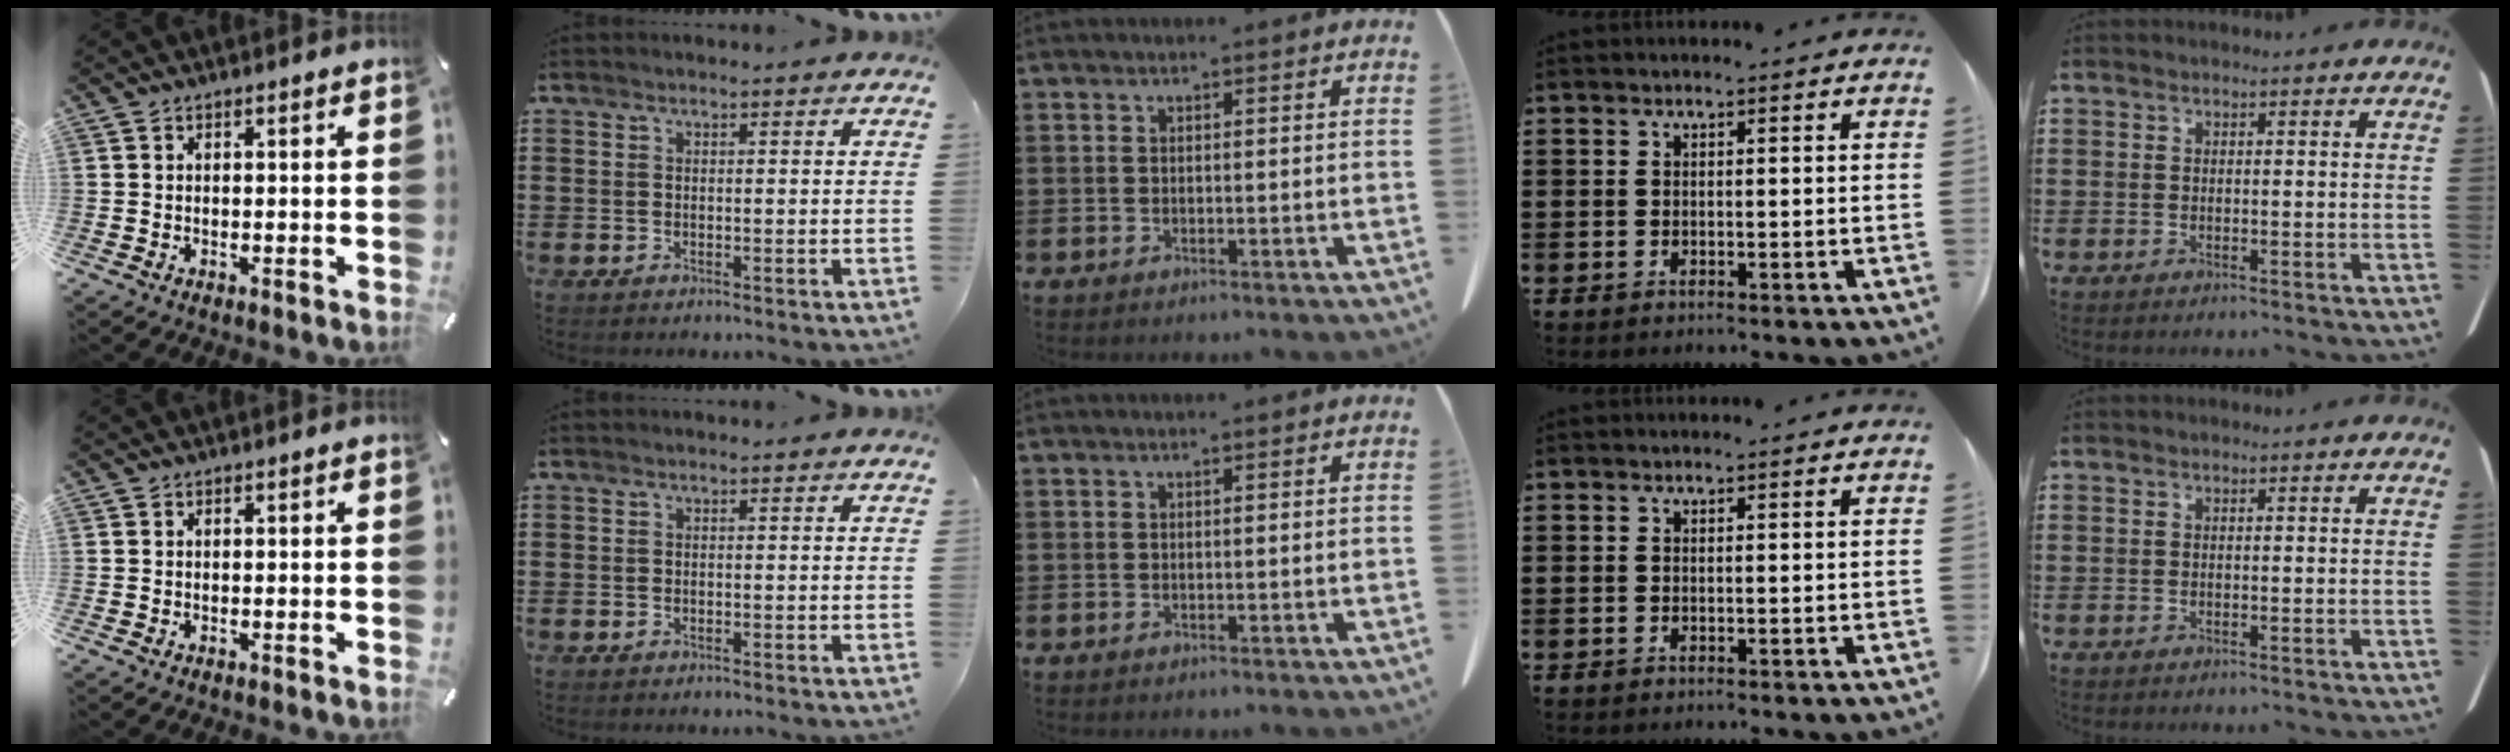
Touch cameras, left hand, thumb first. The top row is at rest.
{}